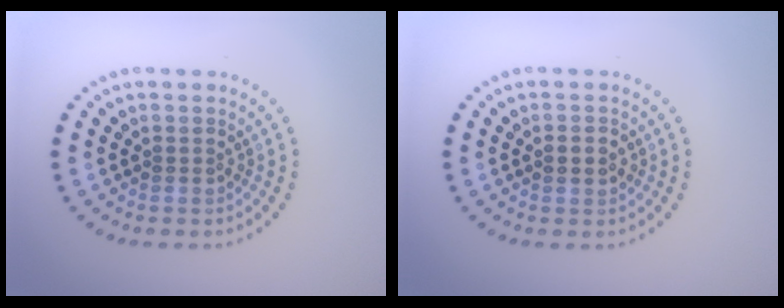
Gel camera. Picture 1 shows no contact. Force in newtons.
{"total": 2.0, "press": 2.0, "slide": 0.1}